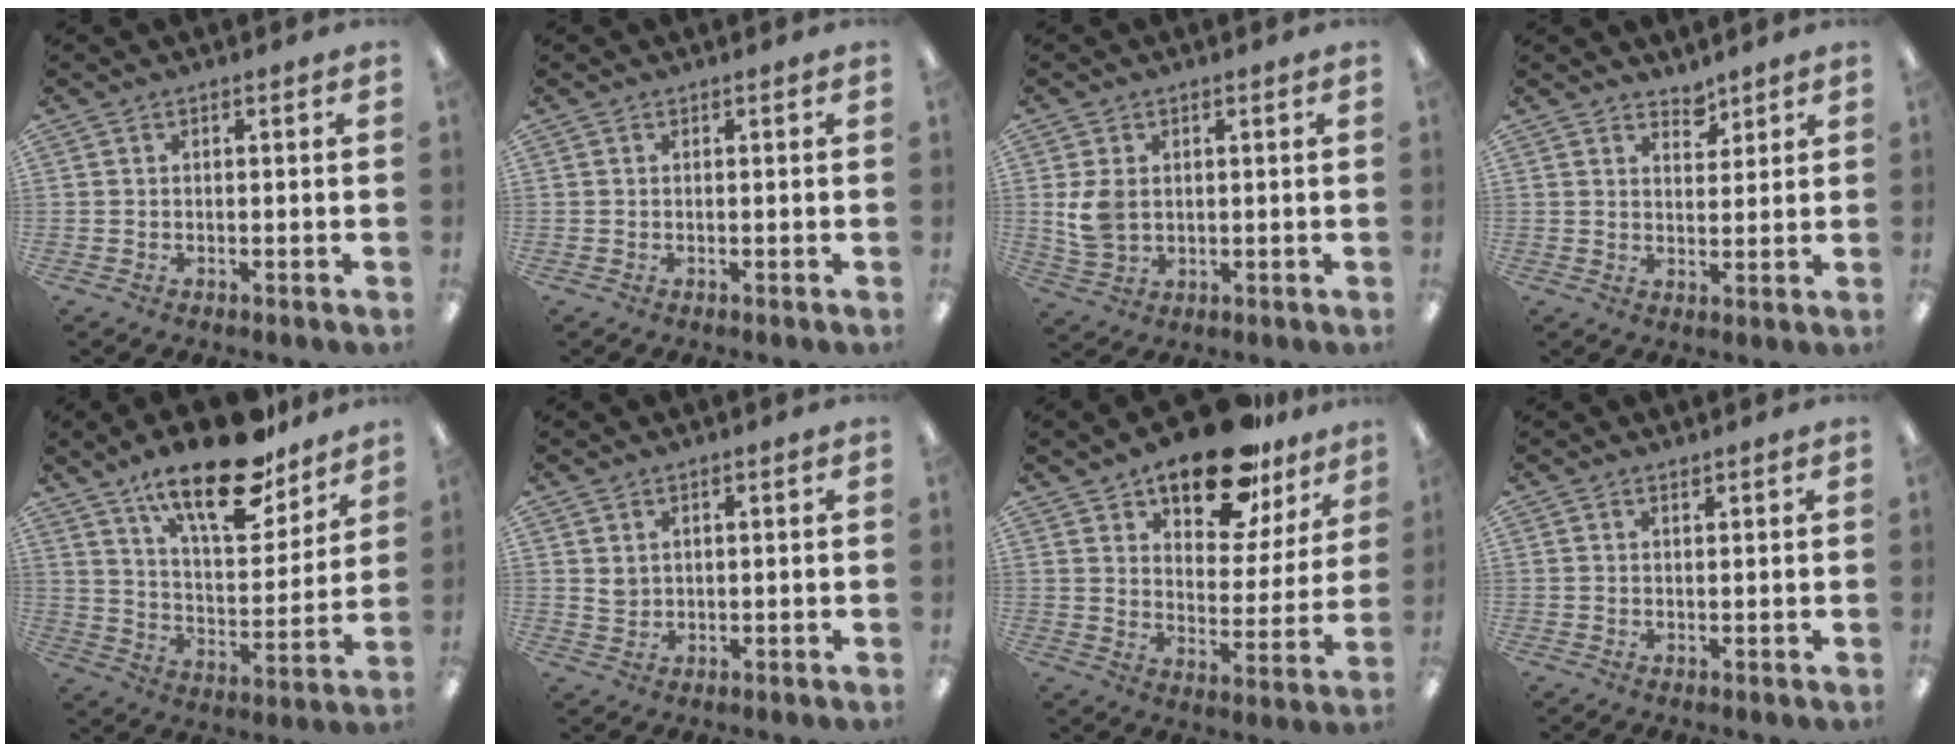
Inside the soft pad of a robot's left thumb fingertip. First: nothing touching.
{"total": 0.0}
{"total": 6.5, "force": [1.0, 4.8, 4.4], "torque": [-0.080, -0.002, 0.018]}
{"total": 3.9, "force": [3.4, 1.6, 0.8], "torque": [0.002, -0.026, 0.060]}
{"total": 21.1, "force": [15.2, 7.5, 12.6], "torque": [-0.198, -0.095, 0.256]}
{"total": 2.4, "force": [1.3, 1.8, 0.8], "torque": [-0.012, -0.001, 0.023]}
{"total": 18.3, "force": [14.0, 7.7, 8.9], "torque": [-0.135, -0.085, 0.240]}
{"total": 1.0, "force": [0.9, 0.1, 0.3], "torque": [-0.007, -0.001, 0.016]}